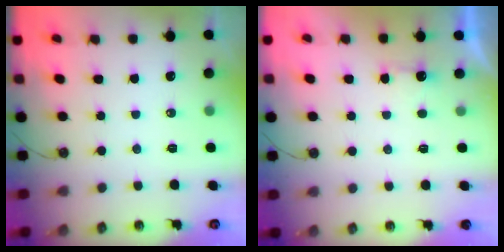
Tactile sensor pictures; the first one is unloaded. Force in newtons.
{"total": 1.8, "press": 1.6, "slide": 0.9}